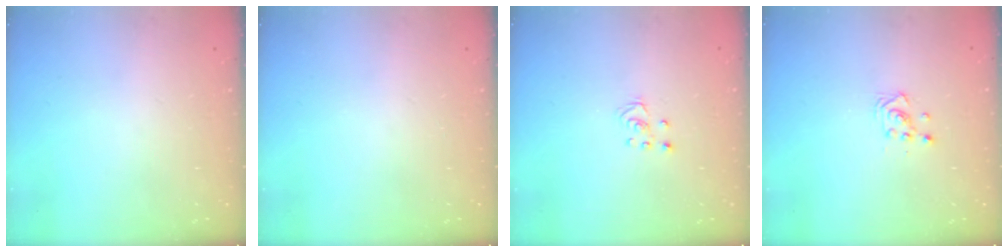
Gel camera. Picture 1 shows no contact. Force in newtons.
{"total": 0.0}
{"total": 2.5, "press": 2.5, "slide": 0.2}
{"total": 3.1, "press": 3.1, "slide": 0.2}